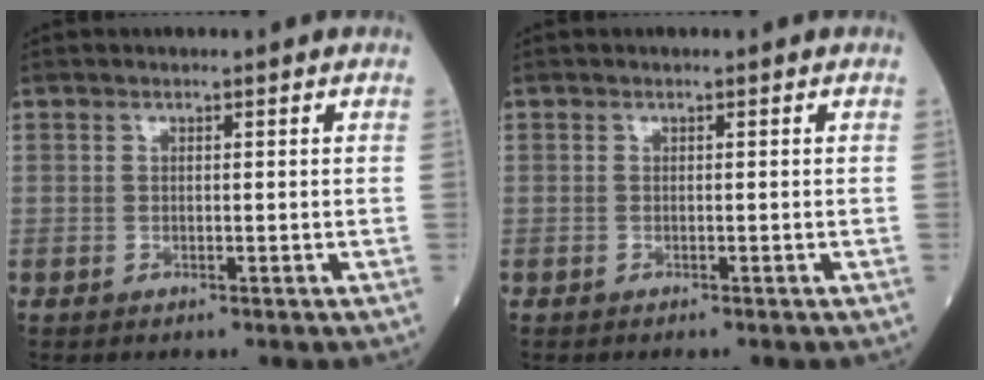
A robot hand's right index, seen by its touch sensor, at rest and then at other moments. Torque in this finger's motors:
{"motor_torque": [-0.02, -0.13, 0.05, 0.01]}